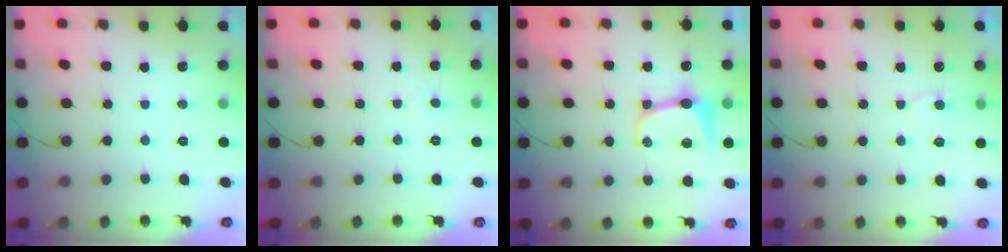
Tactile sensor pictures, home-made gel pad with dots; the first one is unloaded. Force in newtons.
{"total": 2.0, "press": 2.0, "slide": 0.2}
{"total": 7.9, "press": 7.9, "slide": 0.7}
{"total": 4.9, "press": 4.8, "slide": 0.6}